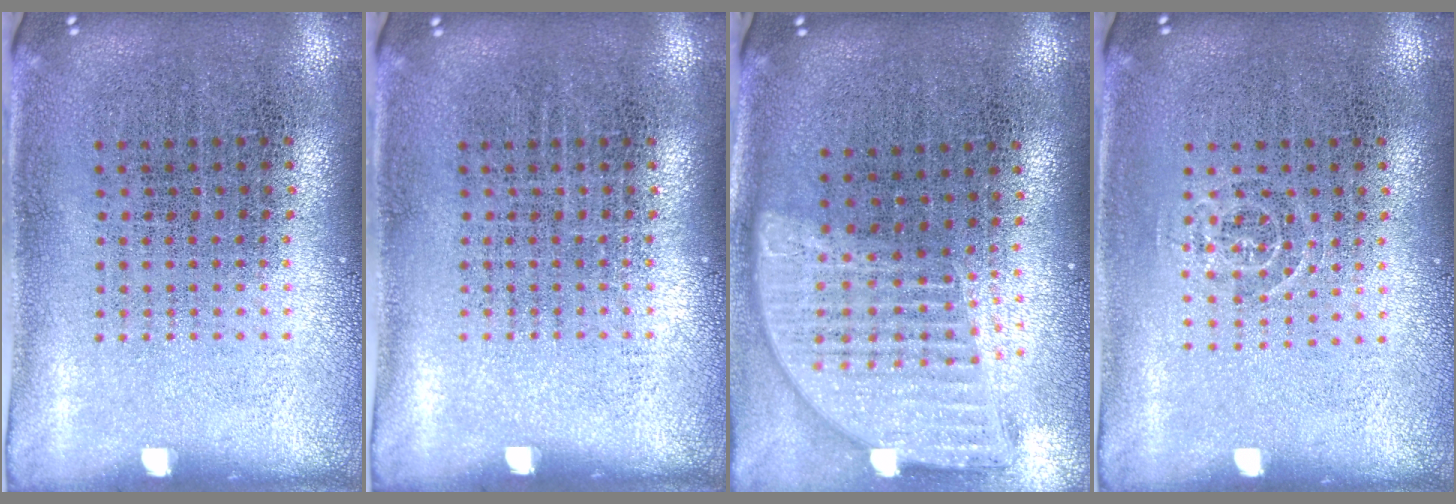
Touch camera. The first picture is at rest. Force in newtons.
{"total": 0.0}
{"total": 1.8, "press": 1.5, "slide": 1.0}
{"total": 0.8, "press": 0.5, "slide": 0.6}